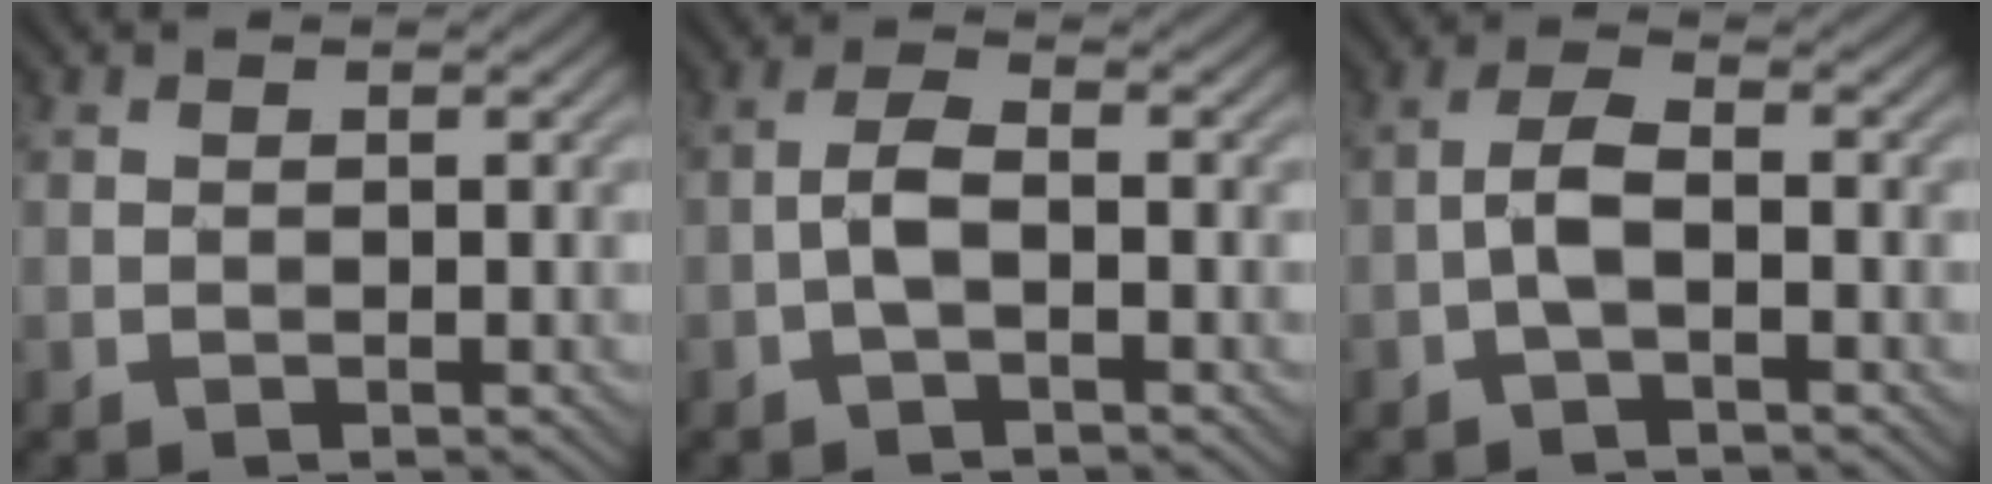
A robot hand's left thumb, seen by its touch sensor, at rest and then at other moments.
{"total": 2.9, "force": [-1.0, 1.0, 2.6], "torque": [-0.057, 0.007, -0.028]}
{"total": 3.2, "force": [-1.2, 1.0, 2.8], "torque": [-0.062, 0.007, -0.031]}